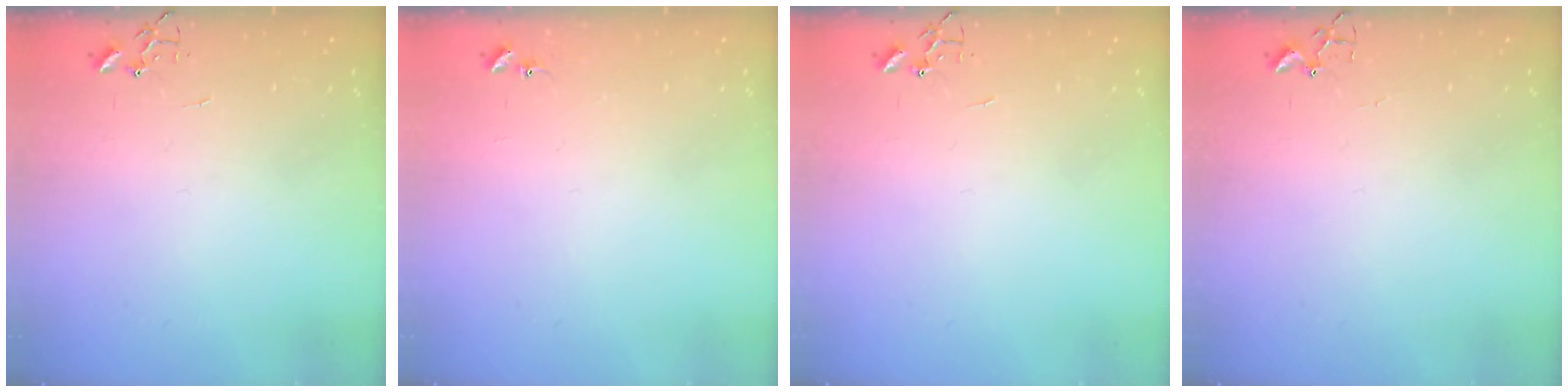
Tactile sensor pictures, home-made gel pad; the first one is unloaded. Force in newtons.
{"total": 6.8, "press": 6.7, "slide": 0.5}
{"total": 0.0}
{"total": 1.7, "press": 1.6, "slide": 0.2}